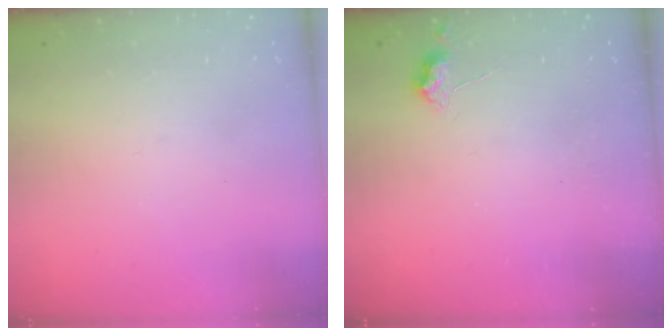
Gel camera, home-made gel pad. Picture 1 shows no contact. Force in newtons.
{"total": 5.1, "press": 5.0, "slide": 0.8}